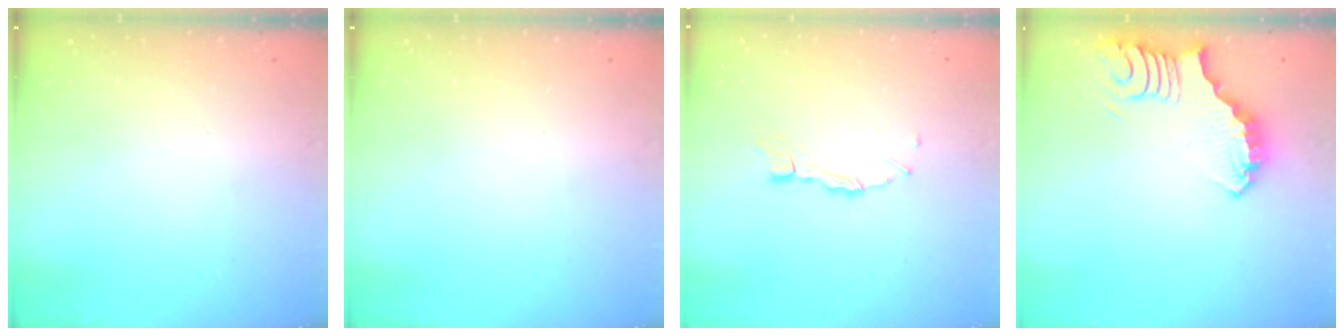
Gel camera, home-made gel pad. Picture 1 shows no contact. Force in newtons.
{"total": 0.0}
{"total": 4.8, "press": 4.8, "slide": 0.4}
{"total": 3.8, "press": 3.8, "slide": 0.6}